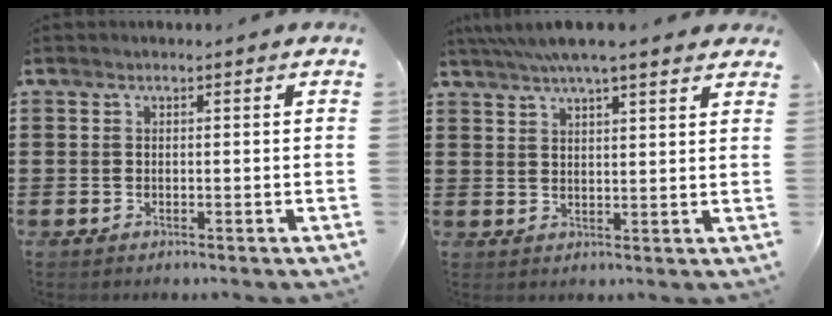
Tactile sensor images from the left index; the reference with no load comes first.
{"total": 5.1, "force": [4.2, 0.5, 2.8], "torque": [-0.065, -0.003, 0.076]}